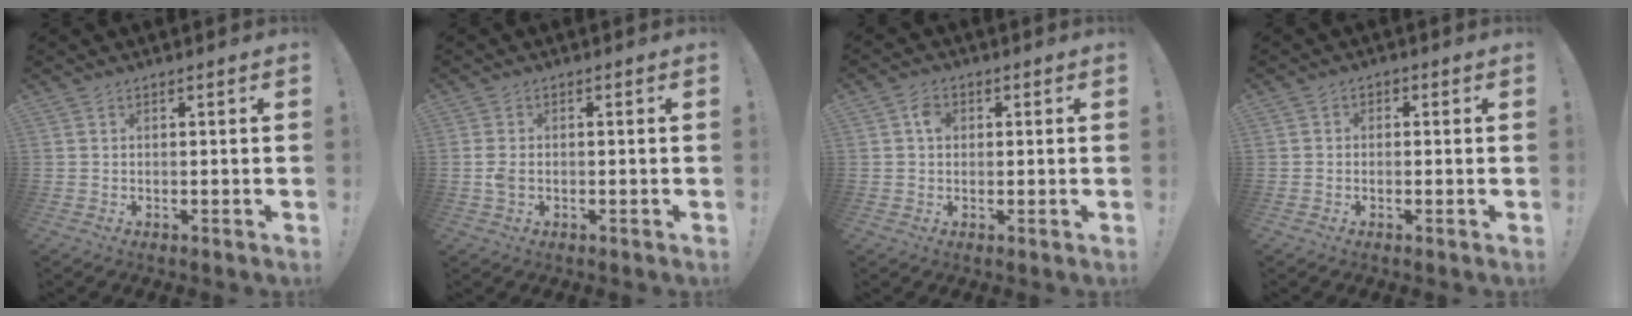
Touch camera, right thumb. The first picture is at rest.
{"total": 2.5, "force": [-0.7, 1.6, 1.9], "torque": [-0.036, 0.008, -0.008]}
{"total": 3.3, "force": [0.3, 2.6, 1.9], "torque": [-0.030, 0.005, 0.004]}
{"total": 1.5, "force": [-0.8, 1.2, 0.4], "torque": [0.004, 0.005, -0.016]}